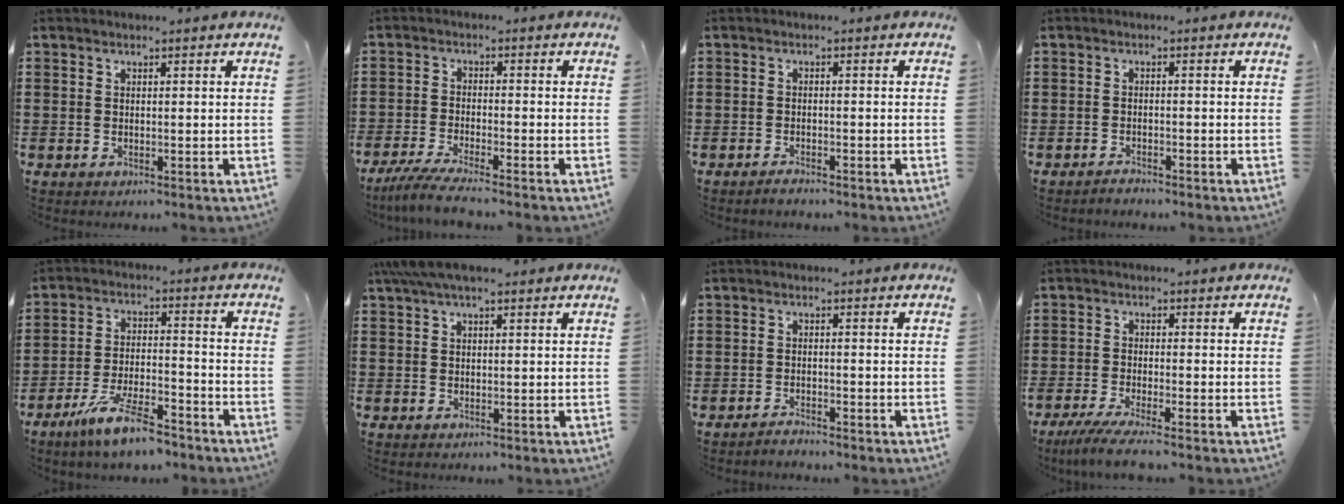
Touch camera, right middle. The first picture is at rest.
{"total": 4.2, "force": [-3.8, -0.2, 1.9], "torque": [-0.055, -0.017, -0.078]}
{"total": 1.3, "force": [-1.2, 0.2, 0.4], "torque": [-0.010, -0.002, -0.022]}
{"total": 1.5, "force": [-1.5, 0.1, 0.2], "torque": [-0.008, 0.002, -0.030]}
{"total": 8.7, "force": [-6.9, 1.4, 5.0], "torque": [-0.107, 0.006, -0.135]}
{"total": 3.2, "force": [2.0, 0.6, 2.4], "torque": [-0.050, 0.006, 0.036]}
{"total": 1.6, "force": [-1.5, 0.1, 0.2], "torque": [-0.007, 0.003, -0.031]}
{"total": 3.9, "force": [-3.3, -0.2, 2.1], "torque": [-0.050, -0.015, -0.066]}